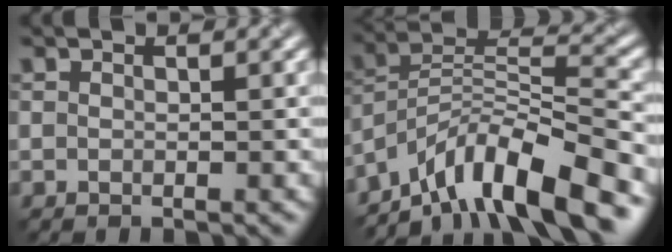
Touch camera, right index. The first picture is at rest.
{"total": 10.6, "force": [-8.1, 2.6, 6.4], "torque": [-0.093, 0.014, -0.157]}